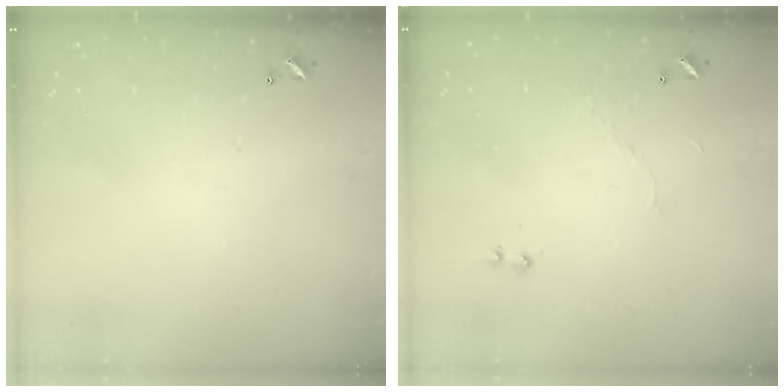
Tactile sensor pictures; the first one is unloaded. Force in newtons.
{"total": 4.6, "press": 4.6, "slide": 0.3}